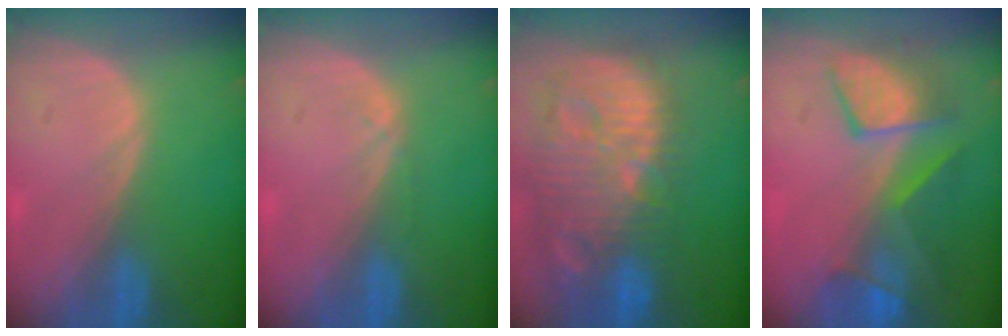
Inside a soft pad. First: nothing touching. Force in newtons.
{"total": 0.9, "press": 0.8, "slide": 0.2}
{"total": 14.3, "press": 12.4, "slide": 7.2}
{"total": 9.3, "press": 8.4, "slide": 4.0}